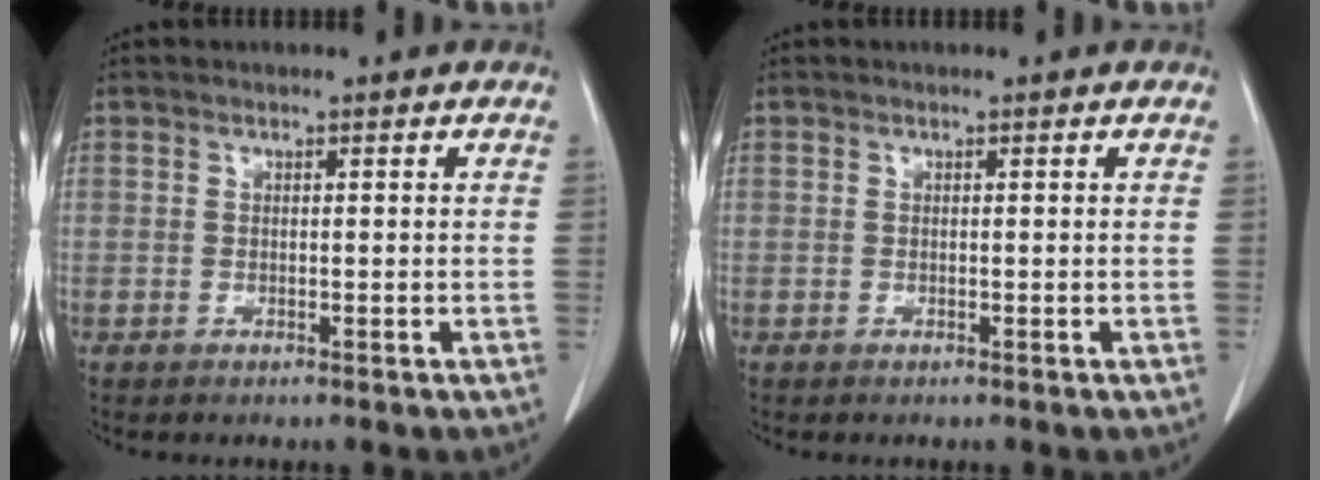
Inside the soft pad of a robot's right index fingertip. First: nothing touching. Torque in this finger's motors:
{"motor_torque": [0.00, 0.00, 0.00, -0.01]}